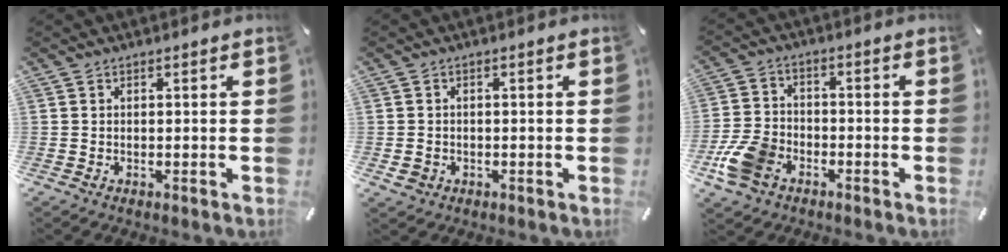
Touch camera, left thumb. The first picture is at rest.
{"total": 2.1, "force": [-0.7, 1.9, 0.7], "torque": [-0.013, 0.004, -0.013]}
{"total": 9.9, "force": [-5.1, 6.8, 5.1], "torque": [-0.116, 0.024, -0.094]}